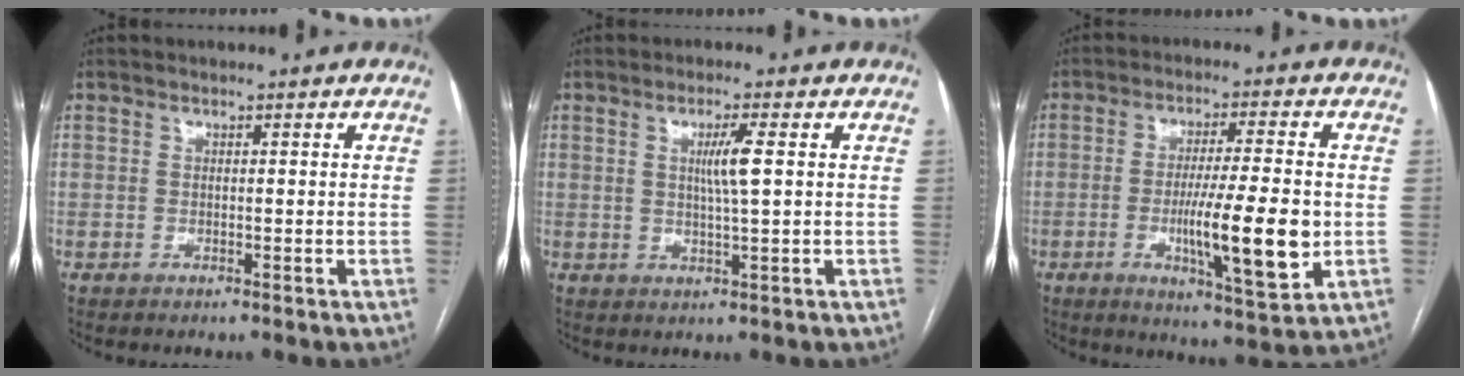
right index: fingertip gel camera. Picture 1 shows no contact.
{"total": 4.1, "force": [0.8, -0.3, 4.0], "torque": [-0.074, -0.003, 0.015]}
{"total": 12.6, "force": [-2.3, 1.2, 12.3], "torque": [-0.204, -0.018, -0.037]}